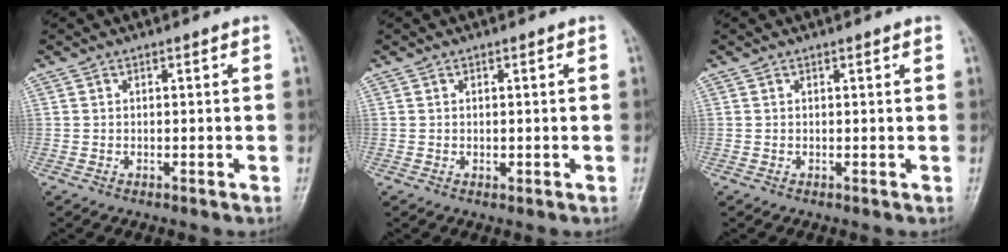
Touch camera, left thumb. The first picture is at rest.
{"total": 0.7, "force": [0.1, 0.5, 0.5], "torque": [-0.006, -0.002, 0.004]}
{"total": 0.8, "force": [0.6, 0.1, 0.5], "torque": [-0.005, 0.002, 0.007]}